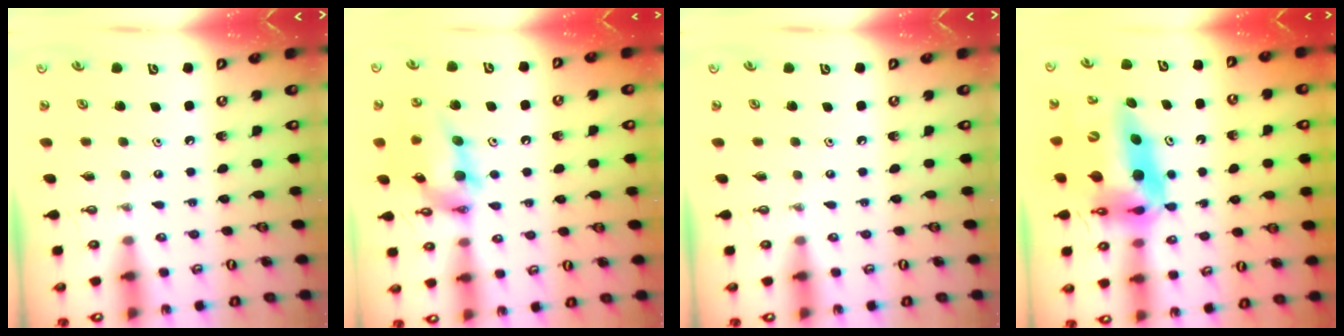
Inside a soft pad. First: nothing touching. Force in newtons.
{"total": 14.3, "press": 14.3, "slide": 1.0}
{"total": 0.0}
{"total": 17.9, "press": 17.4, "slide": 4.4}